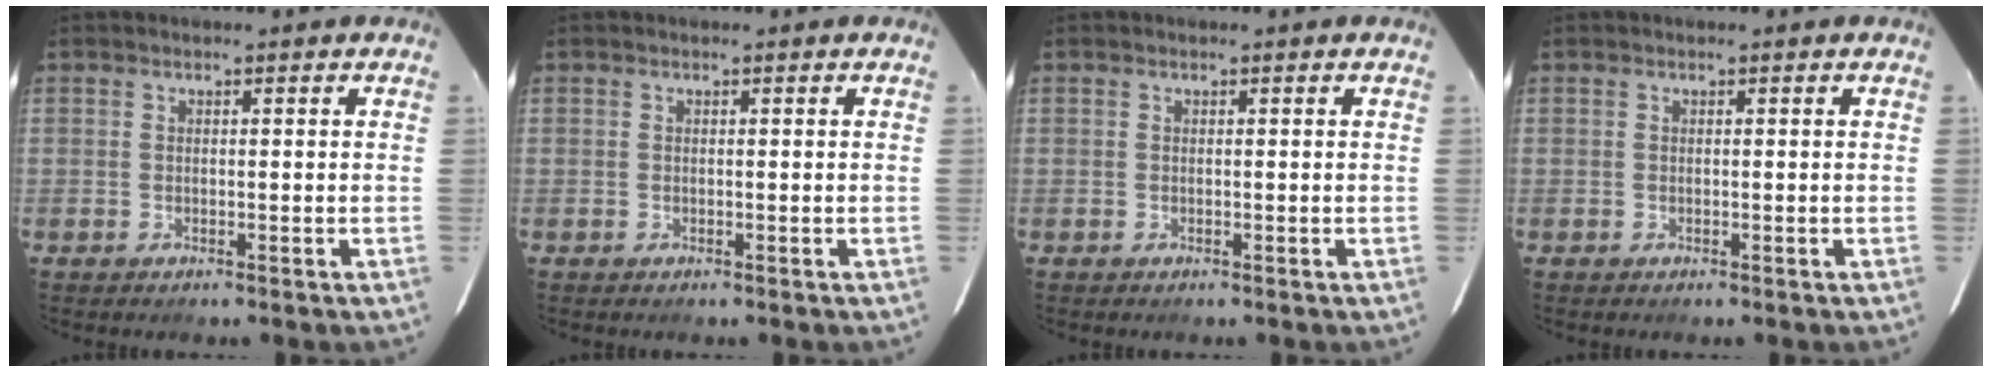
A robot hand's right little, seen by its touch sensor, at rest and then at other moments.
{"total": 0.0}
{"total": 0.0}
{"total": 0.0}